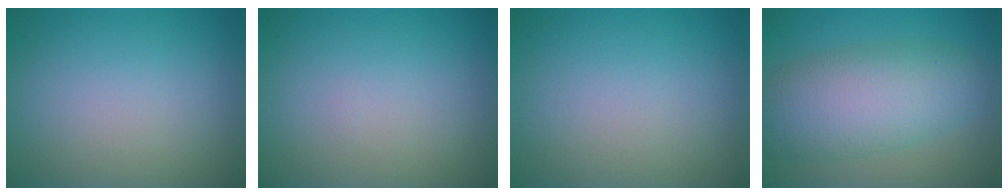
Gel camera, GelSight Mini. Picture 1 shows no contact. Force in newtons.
{"total": 0.0}
{"total": 0.0}
{"total": 7.5, "press": 7.5, "slide": 0.4}